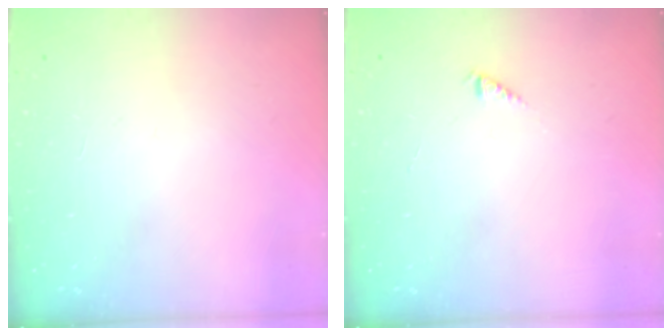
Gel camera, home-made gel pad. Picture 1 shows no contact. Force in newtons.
{"total": 0.0}